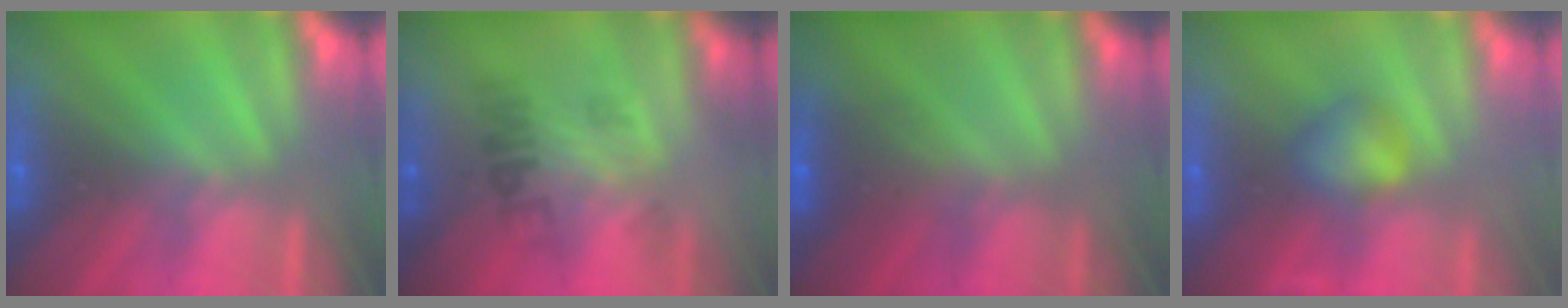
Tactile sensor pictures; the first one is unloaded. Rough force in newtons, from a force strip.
{"total": 2.3}
{"total": 2.2}
{"total": 2.7}